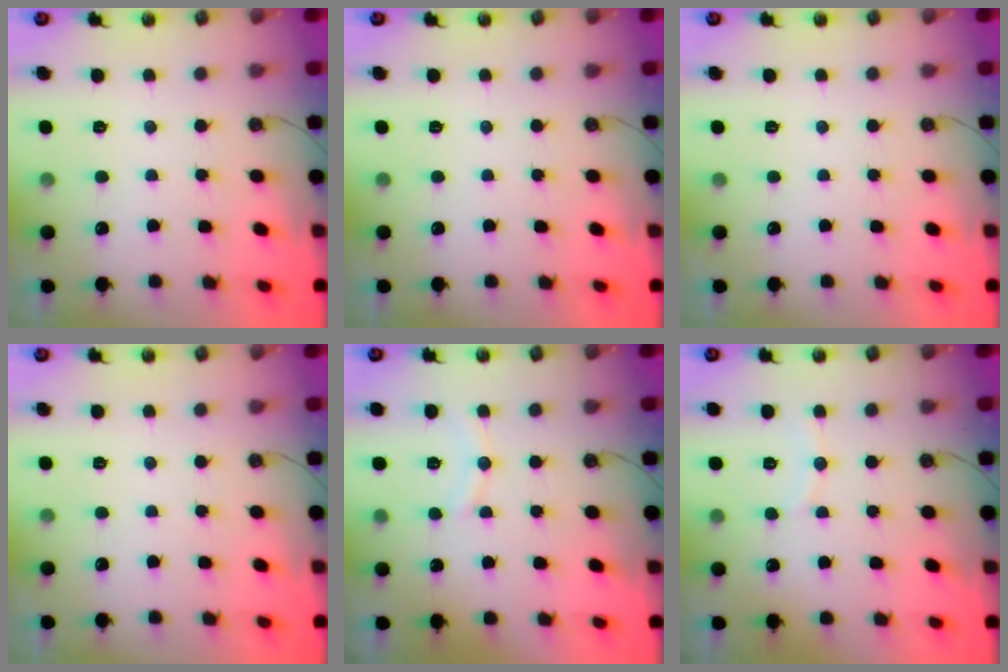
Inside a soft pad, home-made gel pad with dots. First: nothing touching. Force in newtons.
{"total": 0.0}
{"total": 0.0}
{"total": 0.0}
{"total": 6.8, "press": 6.8, "slide": 0.7}
{"total": 4.3, "press": 4.2, "slide": 0.6}